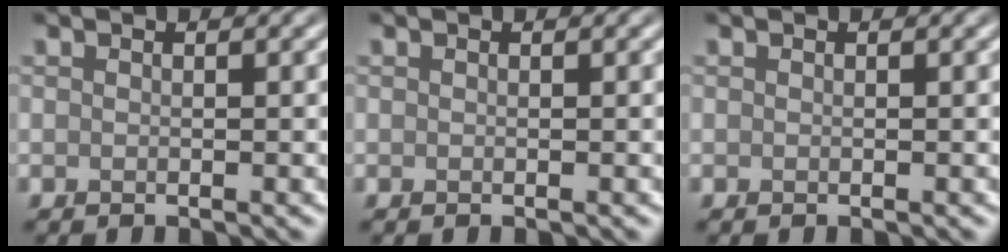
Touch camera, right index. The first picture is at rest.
{"total": 0.0}
{"total": 0.0}